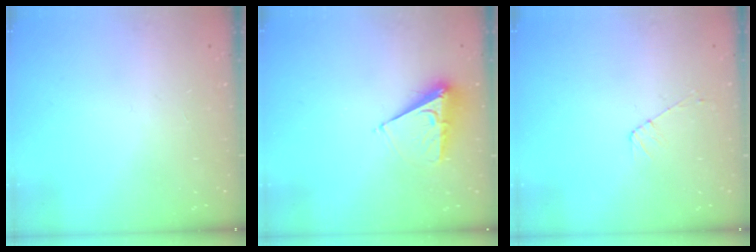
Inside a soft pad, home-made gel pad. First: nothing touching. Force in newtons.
{"total": 7.7, "press": 7.7, "slide": 0.4}
{"total": 3.8, "press": 3.8, "slide": 0.5}